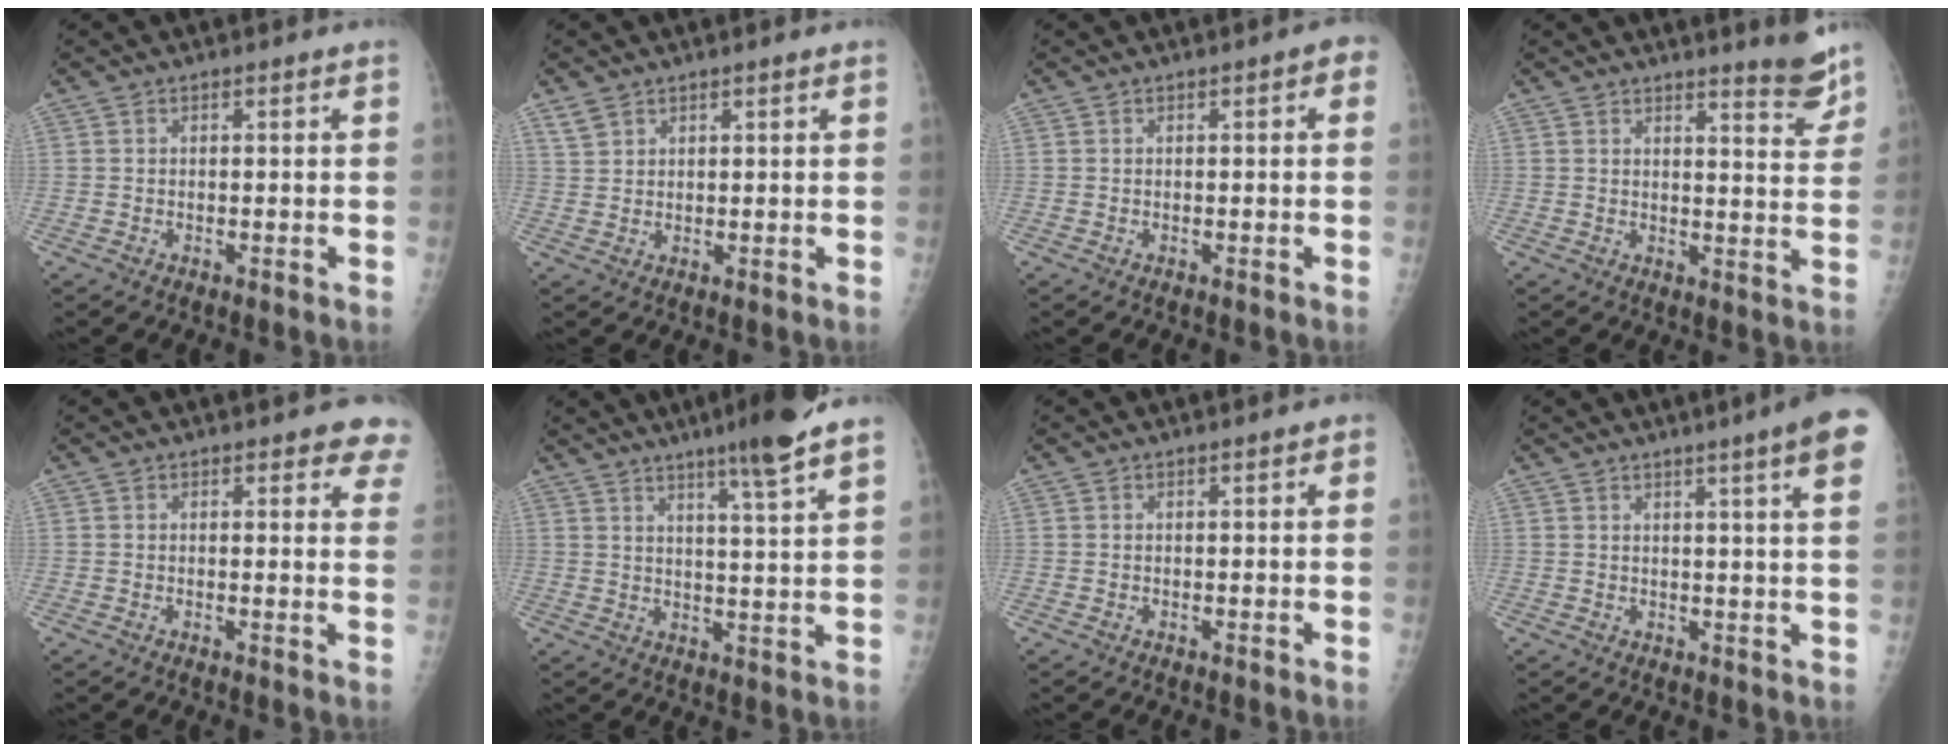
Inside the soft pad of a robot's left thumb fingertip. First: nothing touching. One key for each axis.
{"total": 2.3, "fx": 1.9, "fy": 1.2, "fz": 0.7, "tx": -0.007, "ty": -0.006, "tz": 0.039}
{"total": 1.9, "fx": 0.3, "fy": 0.8, "fz": 1.7, "tx": -0.014, "ty": 0.009, "tz": -0.003}
{"total": 5.8, "fx": 5.1, "fy": 0.6, "fz": 2.8, "tx": -0.025, "ty": -0.049, "tz": 0.061}
{"total": 5.4, "fx": 4.2, "fy": 2.2, "fz": 2.5, "tx": 0.009, "ty": -0.015, "tz": 0.029}
{"total": 9.6, "fx": 6.6, "fy": -0.3, "fz": 6.9, "tx": -0.100, "ty": -0.033, "tz": 0.099}
{"total": 0.5, "fx": 0.0, "fy": 0.3, "fz": 0.5, "tx": 0.000, "ty": 0.004, "tz": -0.002}
{"total": 9.2, "fx": 5.0, "fy": -0.1, "fz": 7.8, "tx": -0.093, "ty": -0.011, "tz": 0.049}